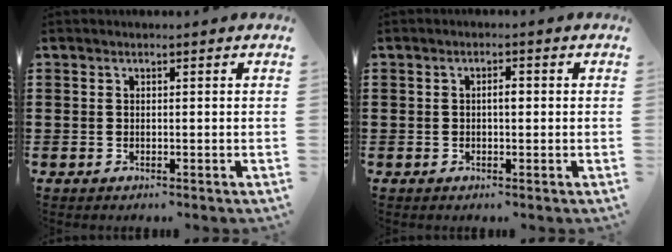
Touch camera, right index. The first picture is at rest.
{"total": 1.7, "force": [0.0, 0.6, 1.6], "torque": [-0.031, 0.003, -0.002]}